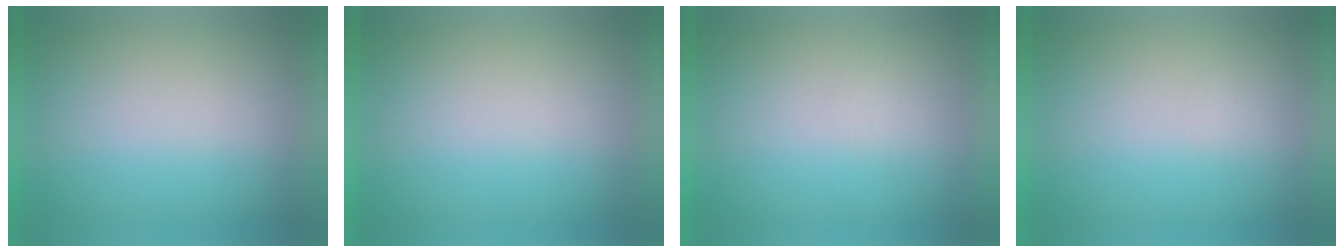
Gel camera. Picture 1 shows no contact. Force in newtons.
{"total": 0.0}
{"total": 1.3}
{"total": 1.3}